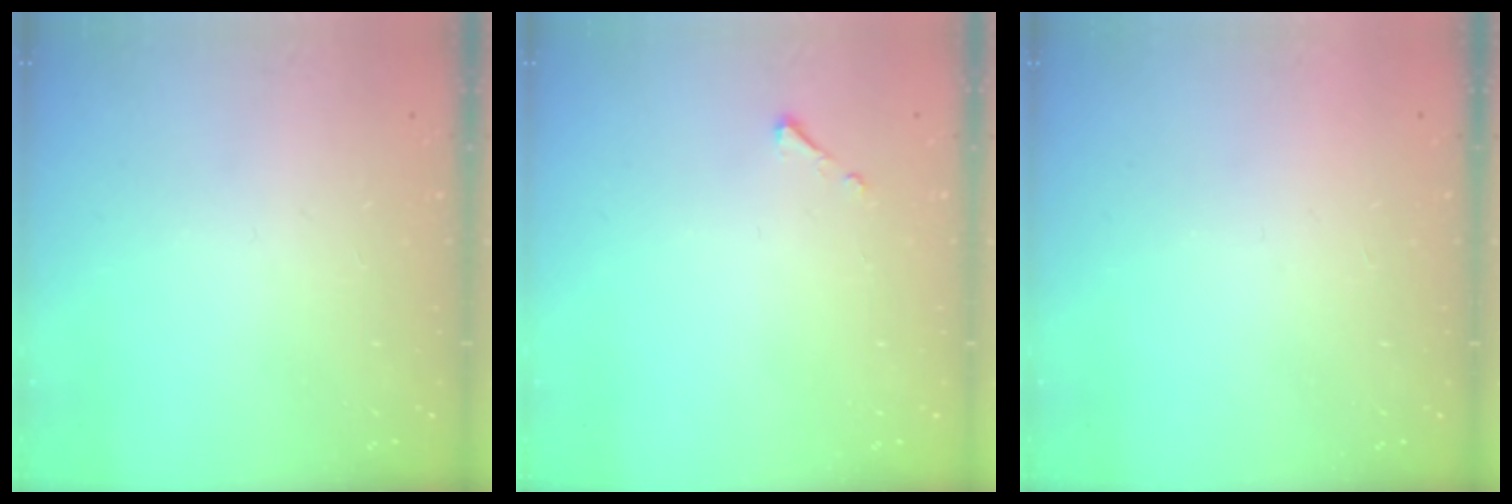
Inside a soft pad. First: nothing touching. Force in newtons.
{"total": 2.5, "press": 2.5, "slide": 0.3}
{"total": 1.5, "press": 1.5, "slide": 0.1}